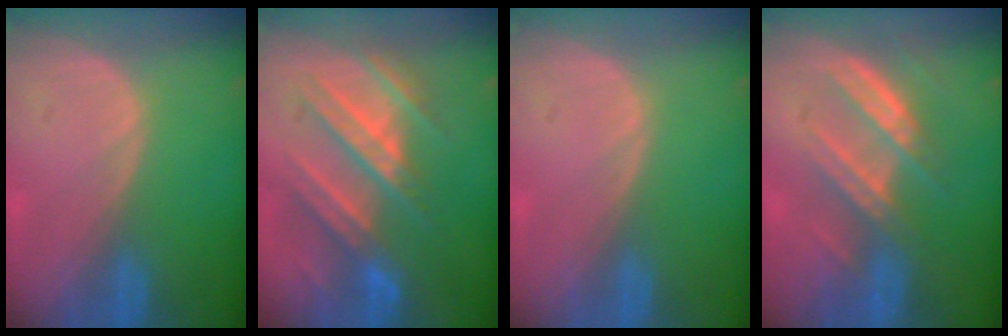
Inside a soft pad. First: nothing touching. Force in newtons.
{"total": 9.3, "press": 9.2, "slide": 1.5}
{"total": 0.0}
{"total": 6.8, "press": 6.7, "slide": 1.0}